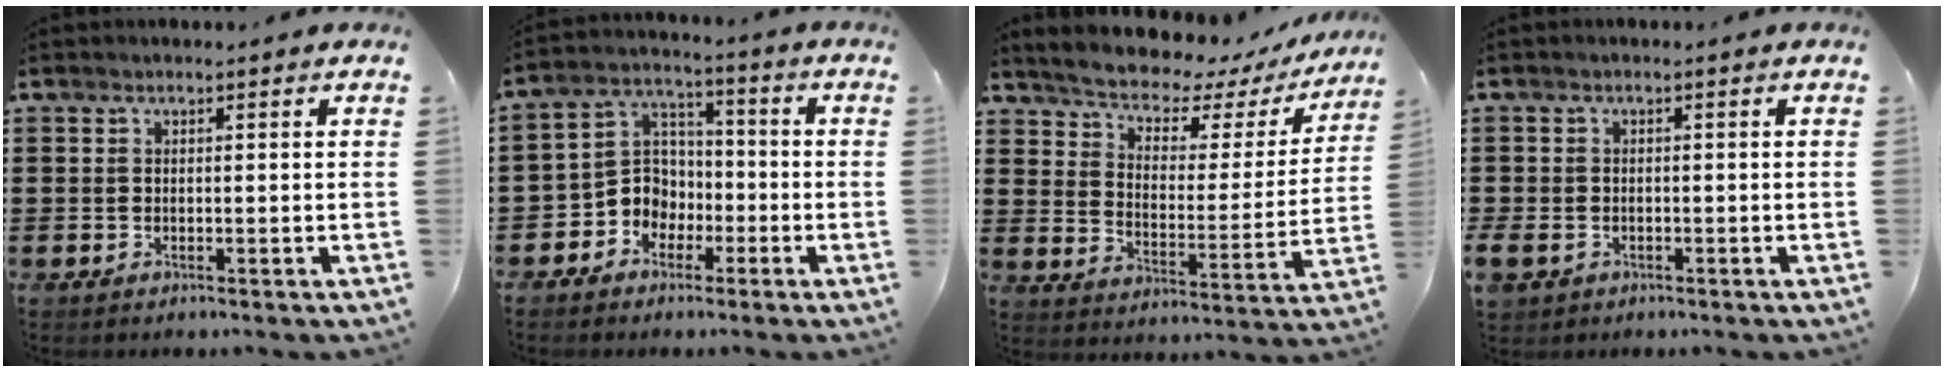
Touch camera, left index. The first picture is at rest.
{"total": 6.3, "force": [-2.7, 5.5, 1.4], "torque": [-0.062, 0.003, -0.060]}
{"total": 5.3, "force": [5.1, 1.0, 1.3], "torque": [-0.055, -0.041, 0.081]}
{"total": 1.6, "force": [-1.0, 1.2, 0.5], "torque": [-0.028, -0.003, -0.026]}